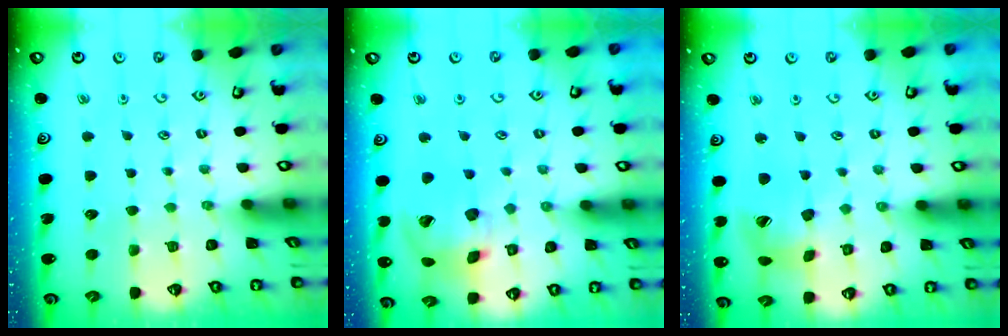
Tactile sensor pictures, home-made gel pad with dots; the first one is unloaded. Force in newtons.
{"total": 15.4, "press": 15.2, "slide": 2.5}
{"total": 15.2, "press": 15.1, "slide": 2.0}